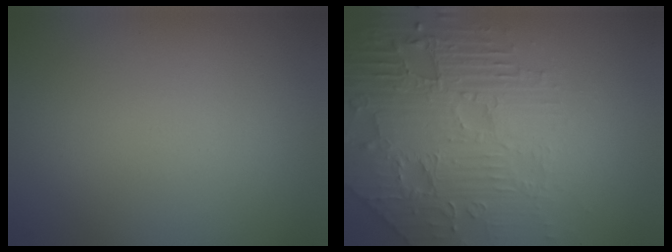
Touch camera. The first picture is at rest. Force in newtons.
{"total": 8.5, "press": 6.0, "slide": 6.0}